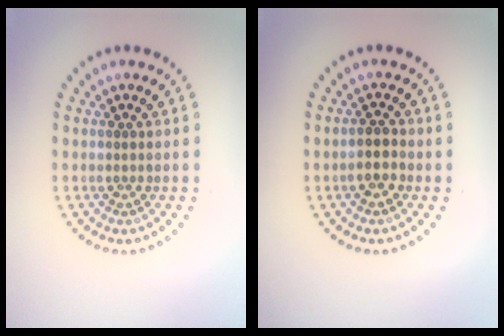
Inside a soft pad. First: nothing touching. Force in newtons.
{"total": 2.1, "press": 1.9, "slide": 0.9}